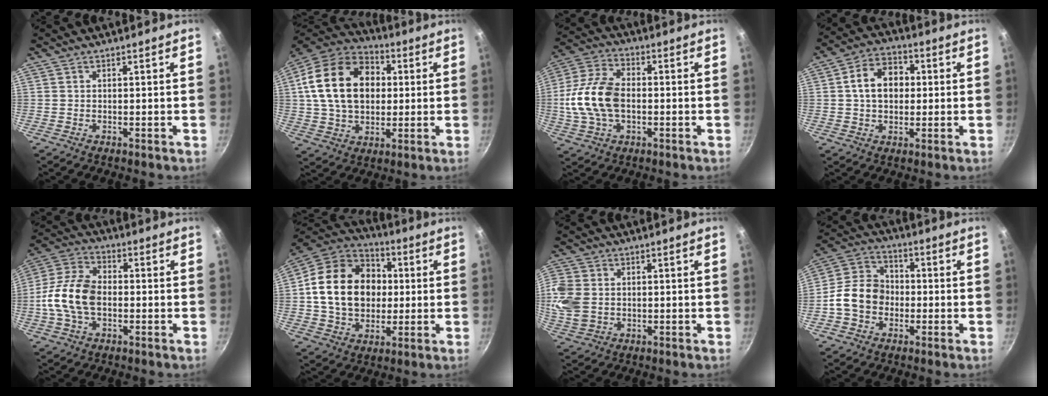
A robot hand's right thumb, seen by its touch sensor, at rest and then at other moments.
{"total": 21.3, "force": [3.4, 15.3, 14.4], "torque": [-0.231, 0.023, 0.051]}
{"total": 14.1, "force": [-1.0, 8.8, 11.0], "torque": [-0.211, 0.026, -0.029]}
{"total": 8.9, "force": [0.9, 6.5, 6.0], "torque": [-0.067, 0.019, 0.002]}
{"total": 12.7, "force": [-1.7, 8.0, 9.7], "torque": [-0.176, 0.031, -0.046]}
{"total": 21.1, "force": [1.6, 16.4, 13.1], "torque": [-0.200, 0.029, 0.023]}
{"total": 8.7, "force": [0.3, 6.9, 5.2], "torque": [-0.108, -0.006, 0.002]}
{"total": 10.8, "force": [-2.2, 8.8, 5.9], "torque": [-0.078, 0.030, -0.058]}